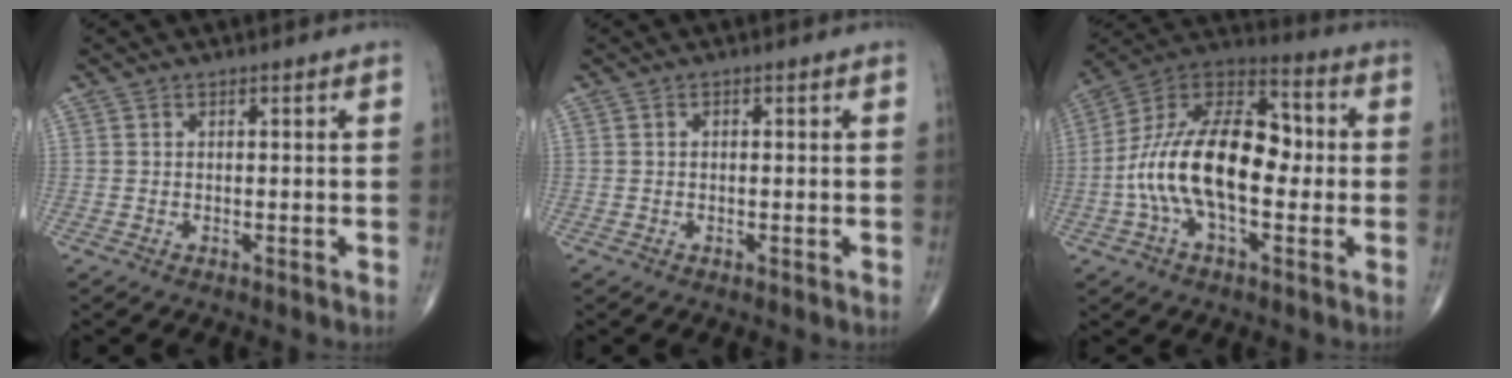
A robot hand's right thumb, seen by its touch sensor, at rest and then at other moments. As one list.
[{"total": 0.7, "force": [0.1, 0.3, 0.6], "torque": [-0.012, 0.006, 0.001]}, {"total": 20.7, "force": [-1.6, 10.9, 17.5], "torque": [-0.313, 0.043, -0.035]}]